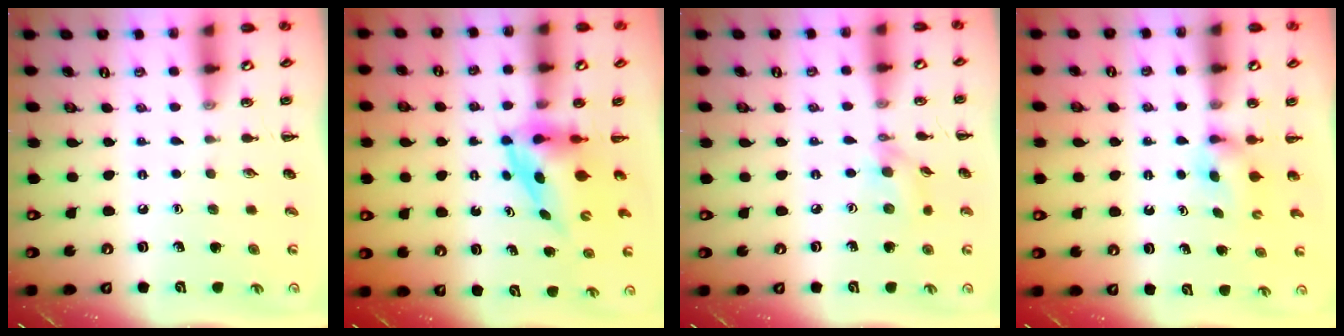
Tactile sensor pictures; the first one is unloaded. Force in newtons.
{"total": 3.8, "press": 3.8, "slide": 0.7}
{"total": 4.9, "press": 4.9, "slide": 0.5}
{"total": 2.9, "press": 2.8, "slide": 1.0}